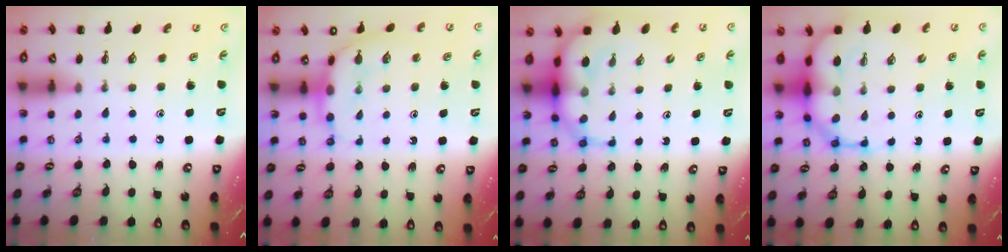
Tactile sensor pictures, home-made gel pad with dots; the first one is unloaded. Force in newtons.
{"total": 7.9, "press": 7.8, "slide": 1.5}
{"total": 9.6, "press": 9.2, "slide": 2.8}
{"total": 12.2, "press": 11.7, "slide": 3.5}